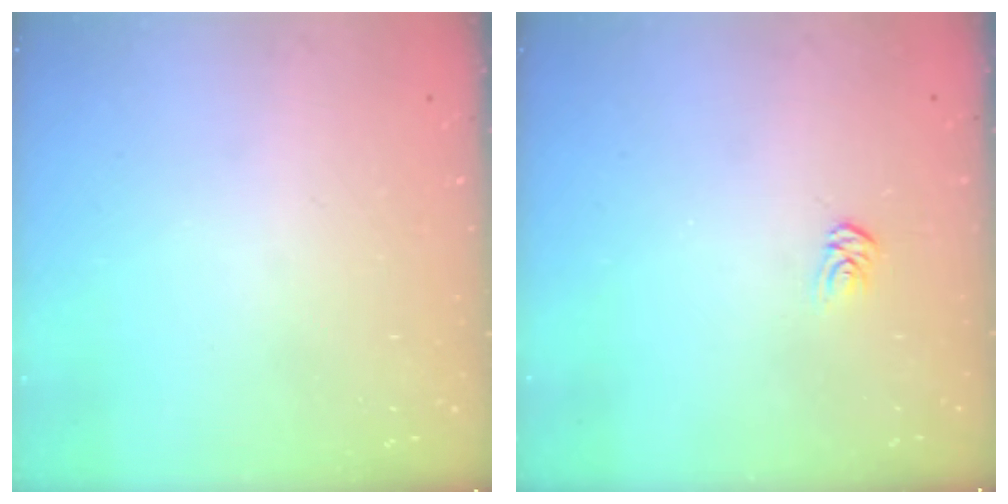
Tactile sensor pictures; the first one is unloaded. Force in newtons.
{"total": 2.9, "press": 2.9, "slide": 0.2}